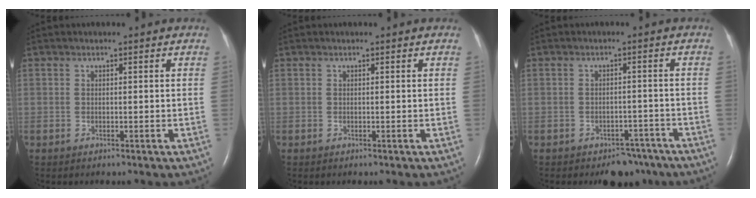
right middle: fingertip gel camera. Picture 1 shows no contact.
{"total": 0.0}
{"total": 4.7, "force": [-3.7, 2.6, 1.3], "torque": [-0.010, 0.010, -0.048]}